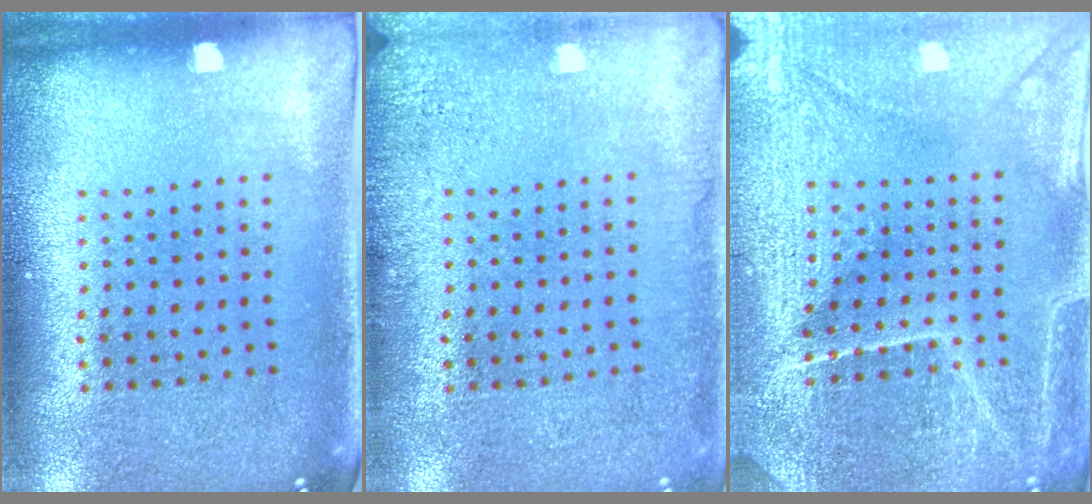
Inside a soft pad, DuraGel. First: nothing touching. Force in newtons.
{"total": 2.3, "press": 2.2, "slide": 0.3}
{"total": 4.3, "press": 4.2, "slide": 0.9}